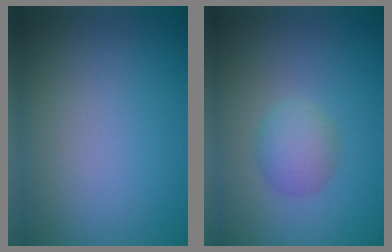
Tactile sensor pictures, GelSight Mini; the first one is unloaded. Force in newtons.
{"total": 2.5, "press": 2.5, "slide": 0.0}